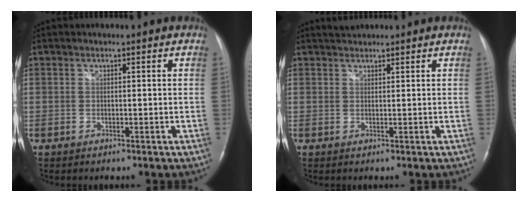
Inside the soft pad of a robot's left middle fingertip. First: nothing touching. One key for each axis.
{"total": 1.6, "fx": 1.5, "fy": 0.5, "fz": 0.1, "tx": -0.005, "ty": 0.013, "tz": 0.026}